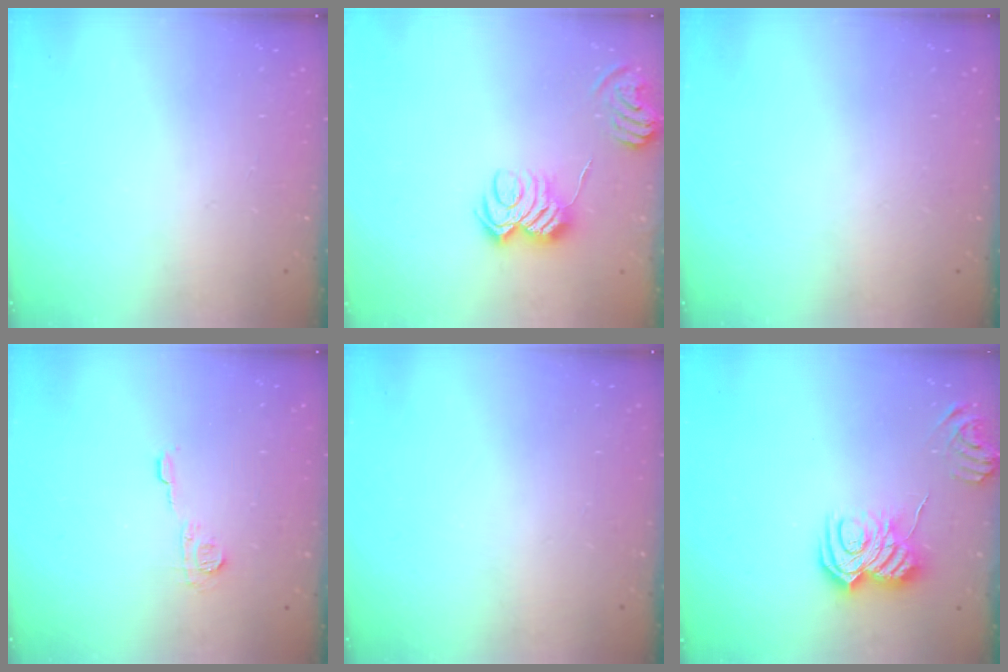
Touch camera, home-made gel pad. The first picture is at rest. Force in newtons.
{"total": 9.6, "press": 9.6, "slide": 0.5}
{"total": 0.0}
{"total": 6.2, "press": 6.2, "slide": 0.2}
{"total": 0.0}
{"total": 10.1, "press": 10.1, "slide": 0.9}